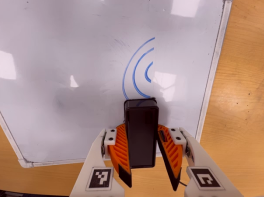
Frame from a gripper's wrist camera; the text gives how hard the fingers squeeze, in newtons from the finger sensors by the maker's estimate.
{"total": 8.0, "left": 9.1, "right": 6.9}